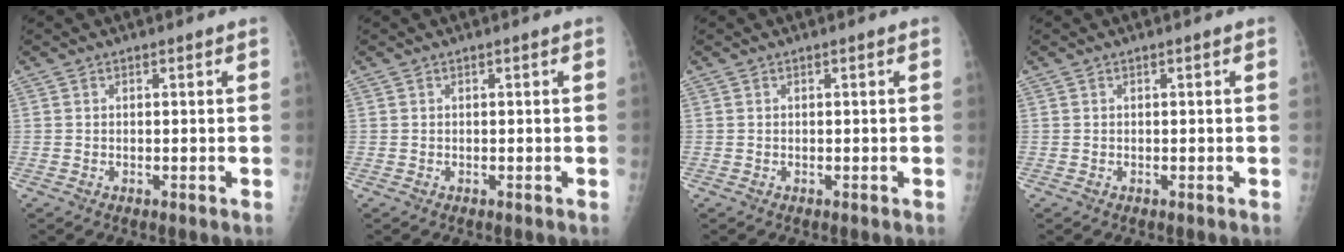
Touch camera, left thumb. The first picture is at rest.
{"total": 0.0}
{"total": 0.0}
{"total": 0.0}